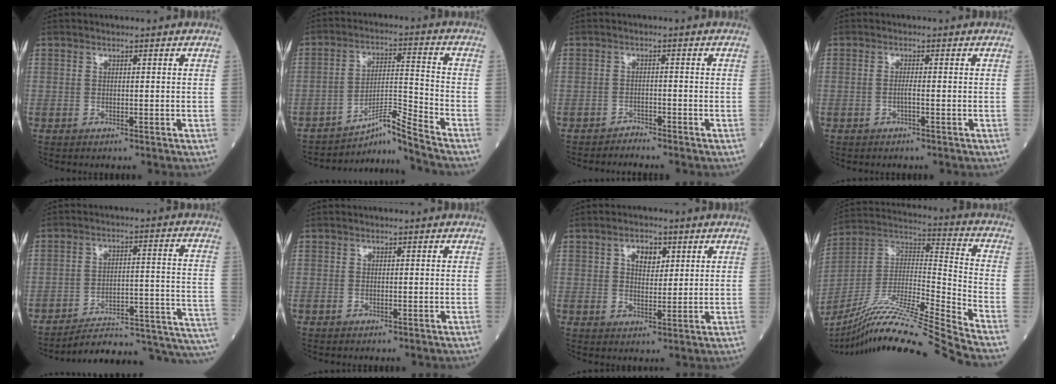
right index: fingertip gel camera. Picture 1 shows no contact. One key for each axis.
{"total": 7.8, "fx": -7.0, "fy": -3.0, "fz": 1.7, "tx": -0.041, "ty": 0.015, "tz": -0.117}
{"total": 1.6, "fx": -1.5, "fy": -0.2, "fz": -0.5, "tx": 0.014, "ty": -0.007, "tz": -0.026}
{"total": 1.1, "fx": -0.4, "fy": -0.1, "fz": 1.1, "tx": -0.020, "ty": 0.000, "tz": -0.009}
{"total": 17.9, "fx": -16.4, "fy": 1.3, "fz": 7.1, "tx": -0.041, "ty": 0.039, "tz": -0.219}
{"total": 0.0}
{"total": 4.2, "fx": 1.7, "fy": 2.4, "fz": 3.0, "tx": -0.048, "ty": 0.007, "tz": 0.029}
{"total": 24.4, "fx": -20.9, "fy": -2.7, "fz": 12.2, "tx": -0.224, "ty": -0.029, "tz": -0.369}